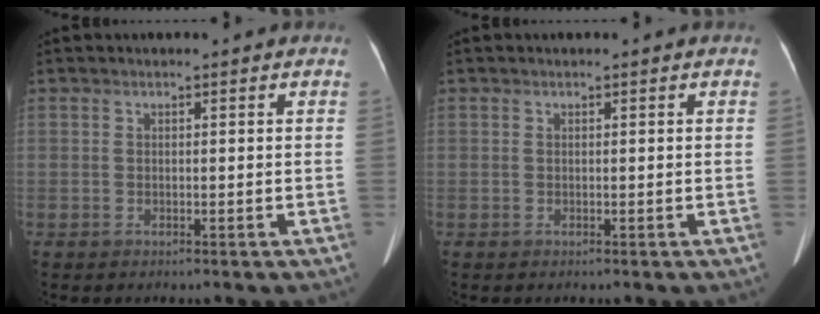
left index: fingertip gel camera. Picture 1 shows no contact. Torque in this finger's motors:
{"motor_torque": [-0.12, 0.13, -0.07, -0.01]}